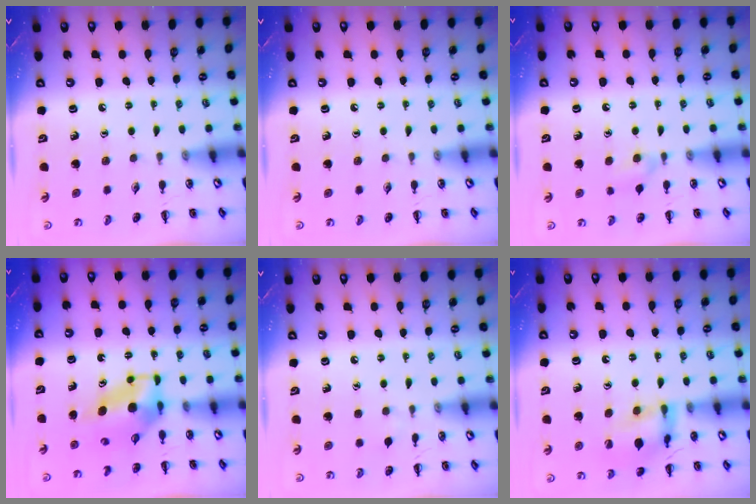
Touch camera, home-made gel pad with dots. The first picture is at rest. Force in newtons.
{"total": 0.0}
{"total": 3.1, "press": 2.9, "slide": 1.3}
{"total": 5.6, "press": 5.5, "slide": 1.1}
{"total": 2.2, "press": 1.9, "slide": 0.9}
{"total": 13.8, "press": 13.7, "slide": 0.7}